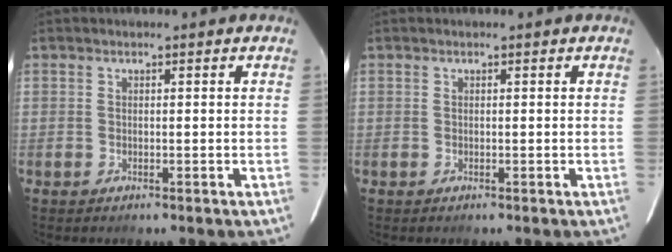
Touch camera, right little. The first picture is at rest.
{"total": 0.0}